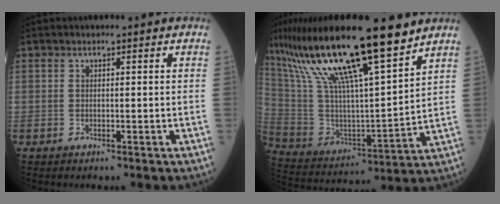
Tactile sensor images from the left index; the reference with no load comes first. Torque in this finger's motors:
{"motor_torque": [0.71, -1.05, 1.05, 0.21]}